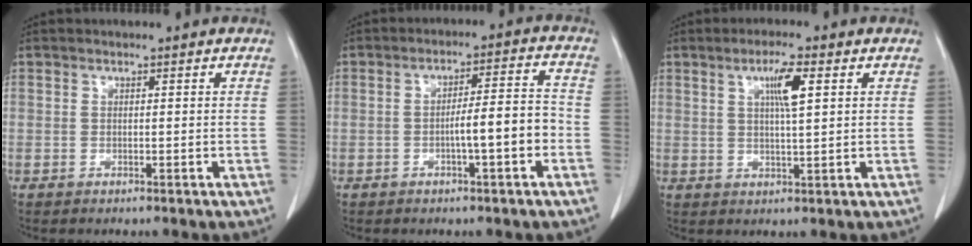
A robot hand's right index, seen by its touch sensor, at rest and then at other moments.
{"total": 6.8, "force": [-2.1, 0.5, 6.5], "torque": [-0.101, 0.019, -0.029]}
{"total": 5.2, "force": [1.9, 0.3, 4.8], "torque": [-0.088, -0.001, 0.032]}